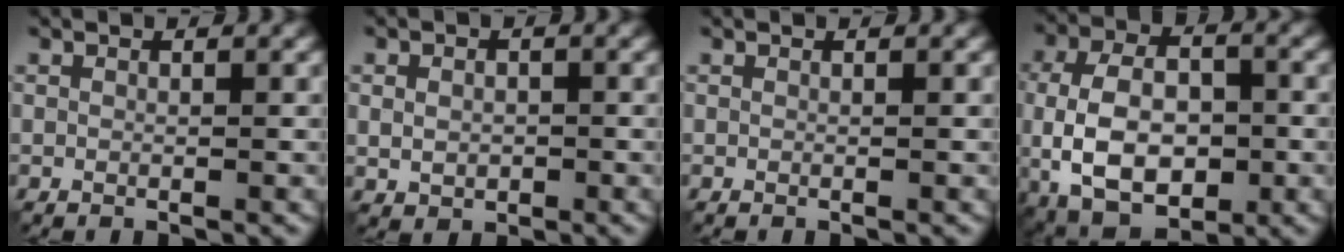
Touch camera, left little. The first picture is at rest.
{"total": 2.2, "force": [-0.2, 1.8, 1.3], "torque": [-0.020, -0.004, -0.002]}
{"total": 0.0}
{"total": 10.2, "force": [-2.2, 6.2, 7.7], "torque": [-0.164, -0.011, -0.043]}